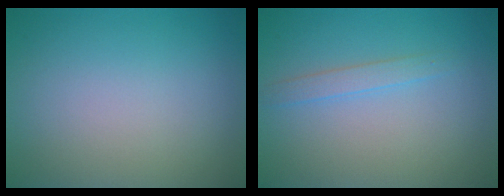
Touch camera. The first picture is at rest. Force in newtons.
{"total": 1.3, "press": 1.3, "slide": 0.1}